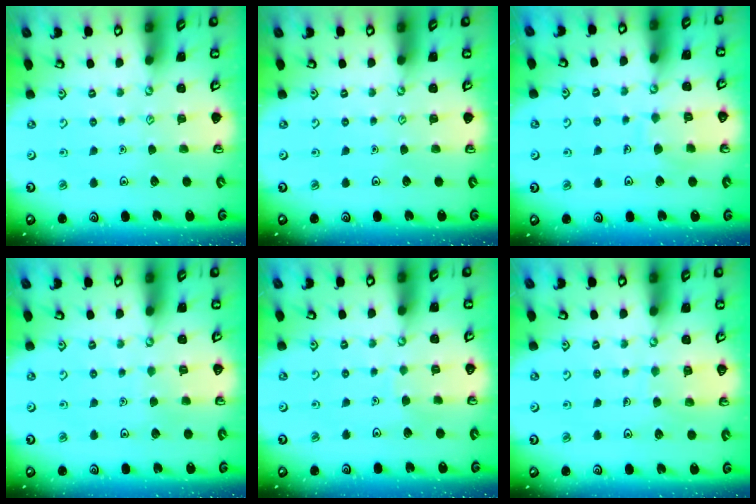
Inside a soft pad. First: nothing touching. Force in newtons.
{"total": 0.0}
{"total": 7.0, "press": 7.0, "slide": 0.7}
{"total": 3.2, "press": 3.2, "slide": 0.2}
{"total": 2.6, "press": 2.6, "slide": 0.1}
{"total": 6.7, "press": 6.6, "slide": 0.5}